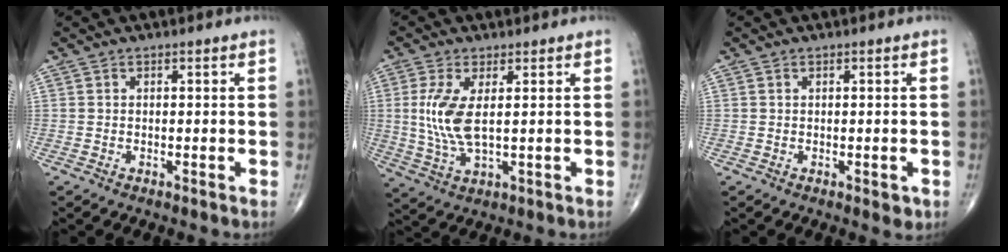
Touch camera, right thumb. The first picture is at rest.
{"total": 8.2, "force": [1.2, 3.1, 7.5], "torque": [-0.175, -0.012, 0.030]}
{"total": 1.8, "force": [-0.3, 1.0, 1.5], "torque": [-0.013, -0.003, -0.001]}